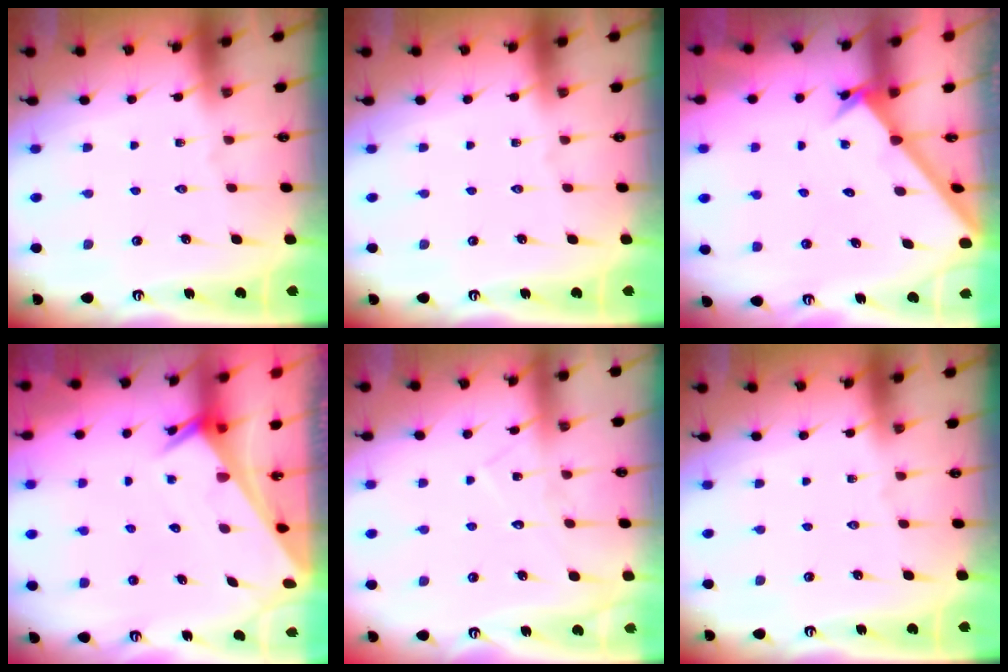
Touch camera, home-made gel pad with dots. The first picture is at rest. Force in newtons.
{"total": 0.0}
{"total": 1.9, "press": 1.9, "slide": 0.2}
{"total": 2.5, "press": 2.5, "slide": 0.1}
{"total": 7.2, "press": 7.2, "slide": 0.6}
{"total": 0.0}